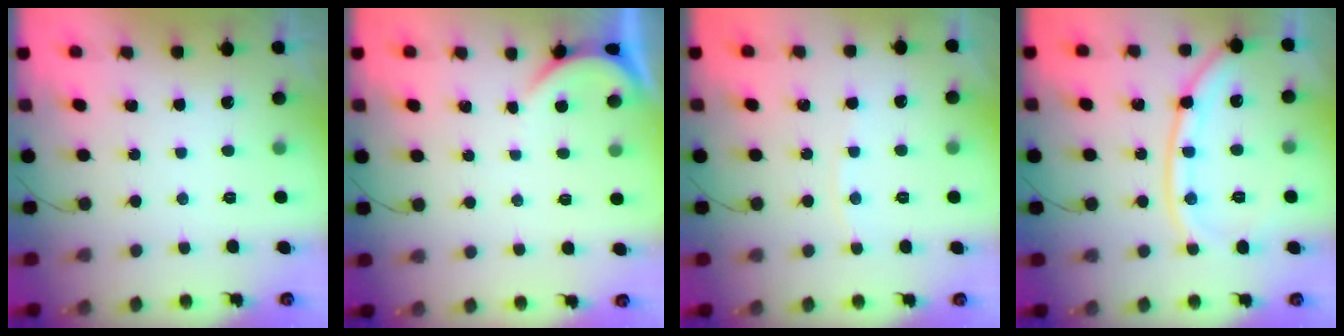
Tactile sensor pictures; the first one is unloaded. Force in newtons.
{"total": 1.6, "press": 1.6, "slide": 0.2}
{"total": 3.9, "press": 3.8, "slide": 0.6}
{"total": 13.0, "press": 12.9, "slide": 1.6}